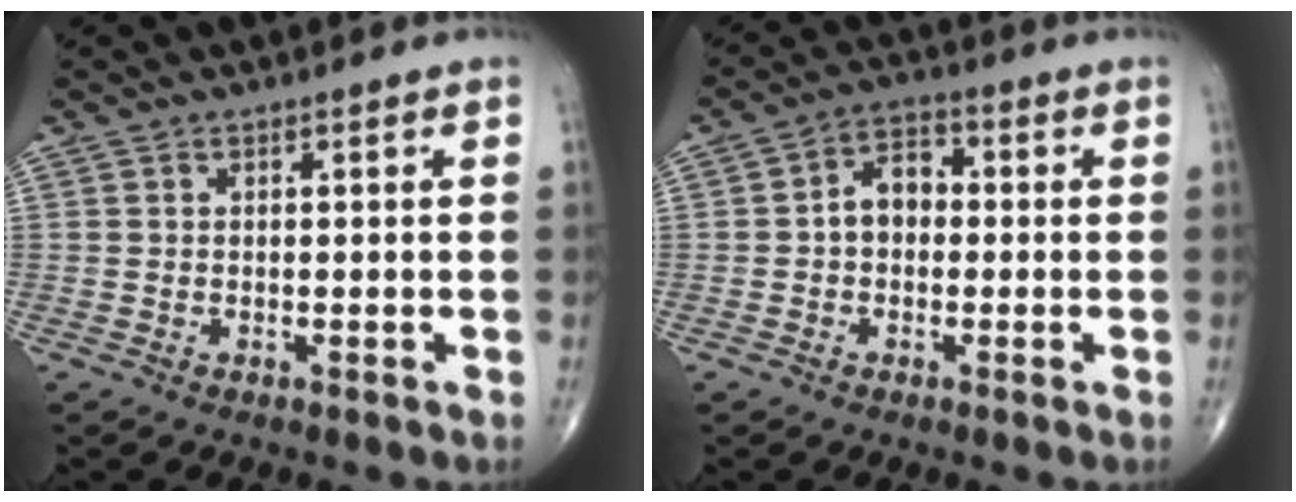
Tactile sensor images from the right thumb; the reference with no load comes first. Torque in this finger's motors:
{"motor_torque": [0.87, 0.92, 0.59, 0.00, 0.00]}